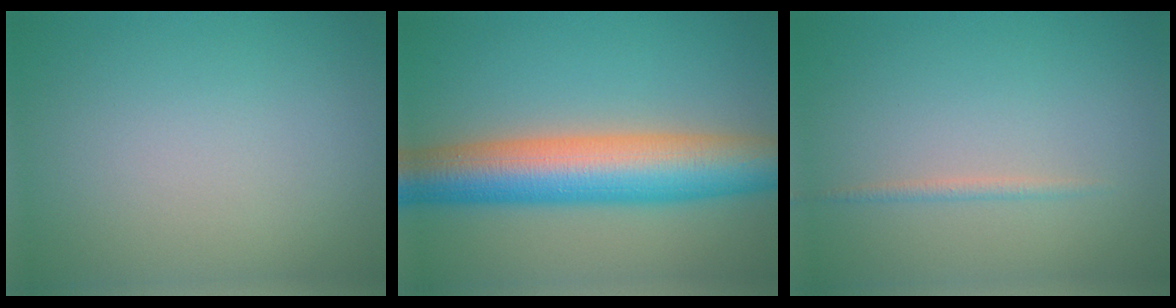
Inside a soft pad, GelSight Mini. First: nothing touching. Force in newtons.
{"total": 10.3, "press": 10.3, "slide": 0.3}
{"total": 0.8, "press": 0.8, "slide": 0.0}